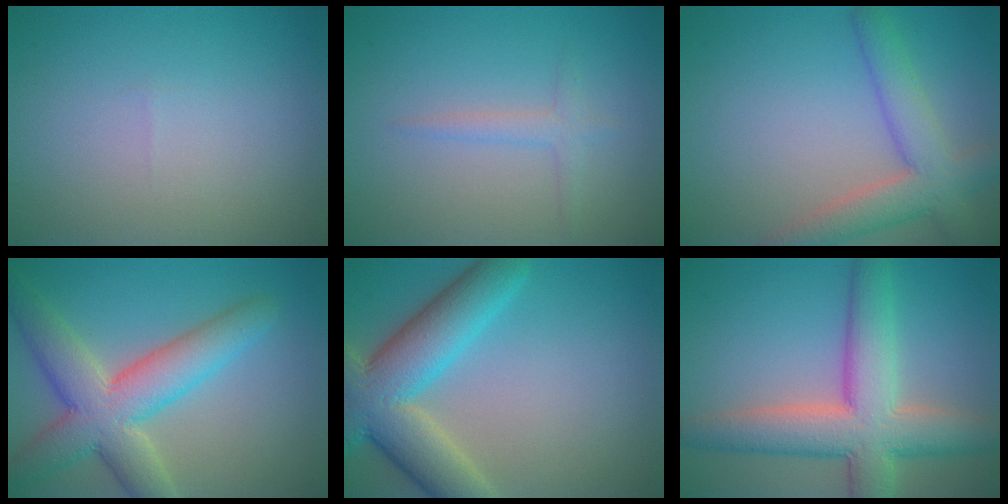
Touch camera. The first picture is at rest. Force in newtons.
{"total": 1.4, "press": 1.4, "slide": 0.1}
{"total": 5.1, "press": 5.1, "slide": 0.2}
{"total": 8.0, "press": 8.0, "slide": 0.4}
{"total": 9.2, "press": 9.2, "slide": 0.4}
{"total": 8.6, "press": 8.6, "slide": 0.5}